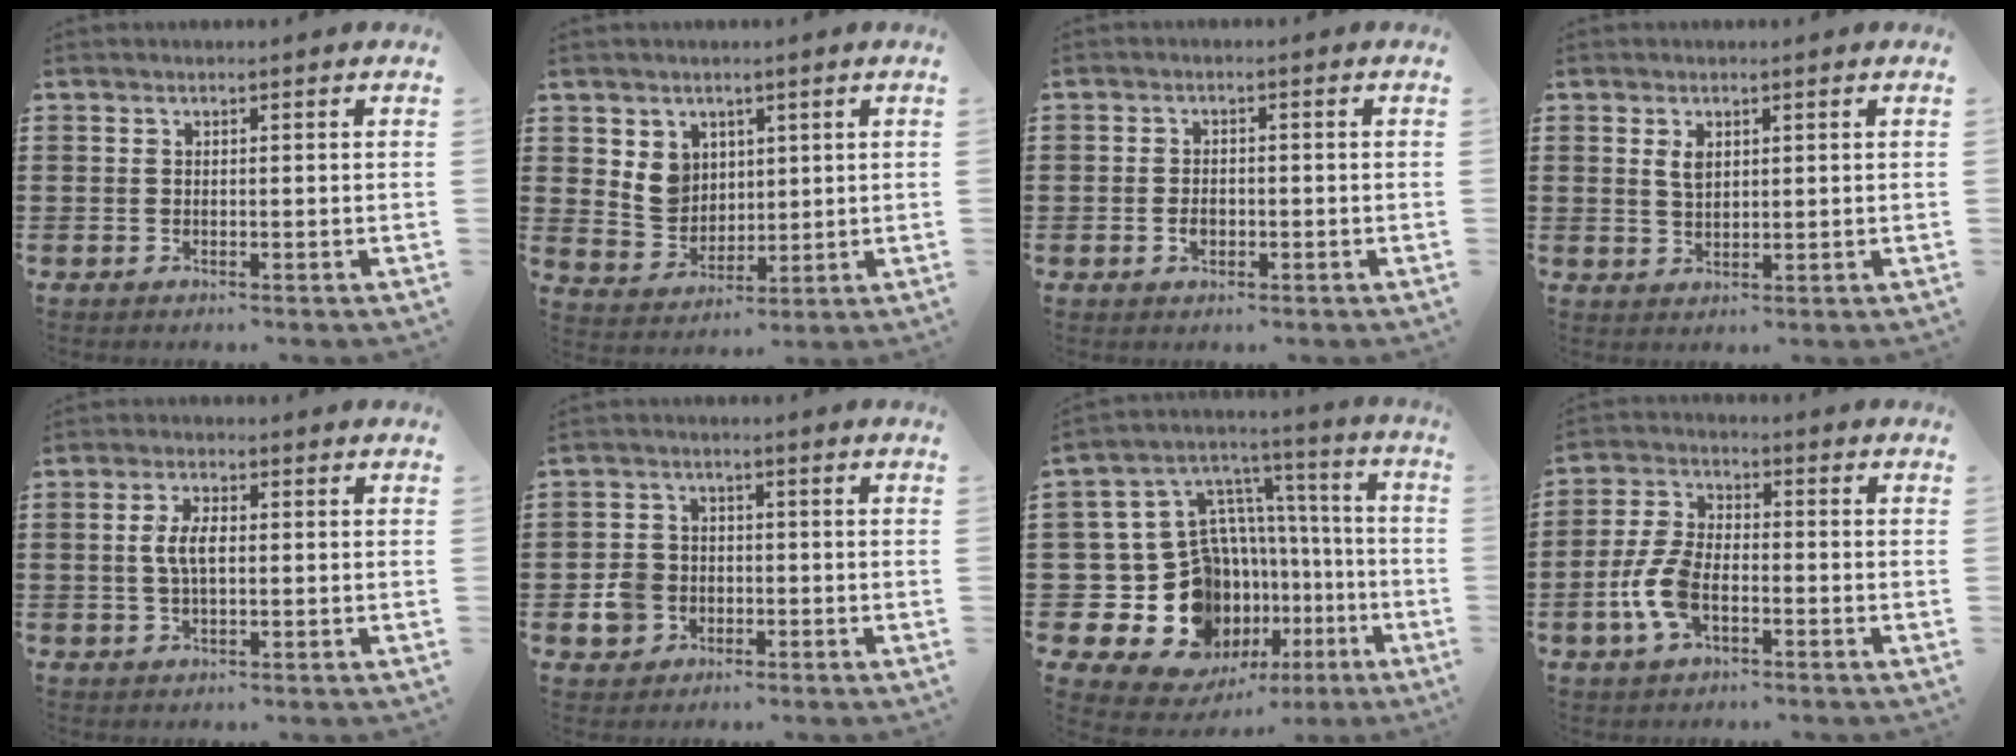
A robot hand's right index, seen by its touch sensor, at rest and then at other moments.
{"total": 5.9, "force": [2.3, 5.1, 1.8], "torque": [-0.048, 0.011, 0.044]}
{"total": 2.0, "force": [-0.7, 1.3, 1.4], "torque": [-0.027, 0.003, -0.013]}
{"total": 2.4, "force": [1.0, 1.3, 1.8], "torque": [-0.040, 0.004, 0.018]}
{"total": 4.3, "force": [0.2, 1.8, 3.9], "torque": [-0.092, 0.001, -0.003]}
{"total": 5.0, "force": [-1.5, 4.3, 1.9], "torque": [-0.064, 0.002, -0.032]}
{"total": 16.8, "force": [-4.9, 14.1, 7.8], "torque": [-0.218, -0.026, -0.057]}
{"total": 7.5, "force": [-2.4, 3.9, 5.9], "torque": [-0.157, -0.006, -0.055]}